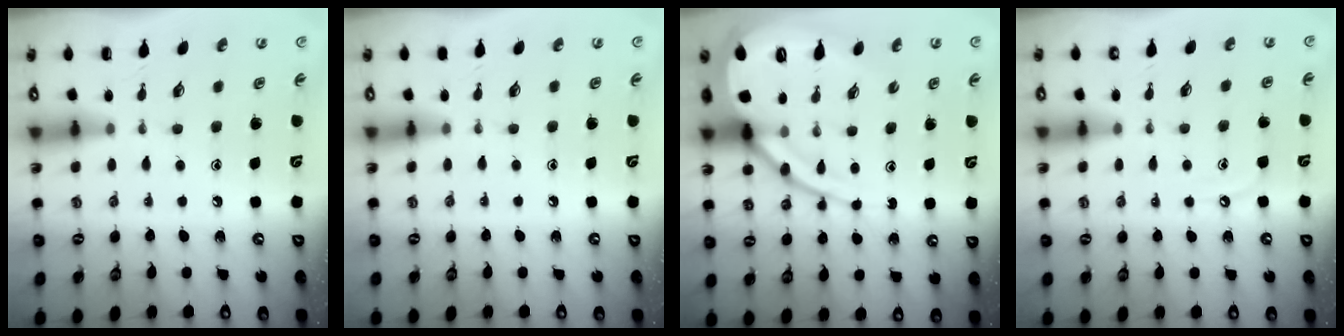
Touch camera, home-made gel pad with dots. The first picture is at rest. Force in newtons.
{"total": 2.8, "press": 2.7, "slide": 0.4}
{"total": 14.0, "press": 13.9, "slide": 1.6}
{"total": 3.8, "press": 3.8, "slide": 0.6}